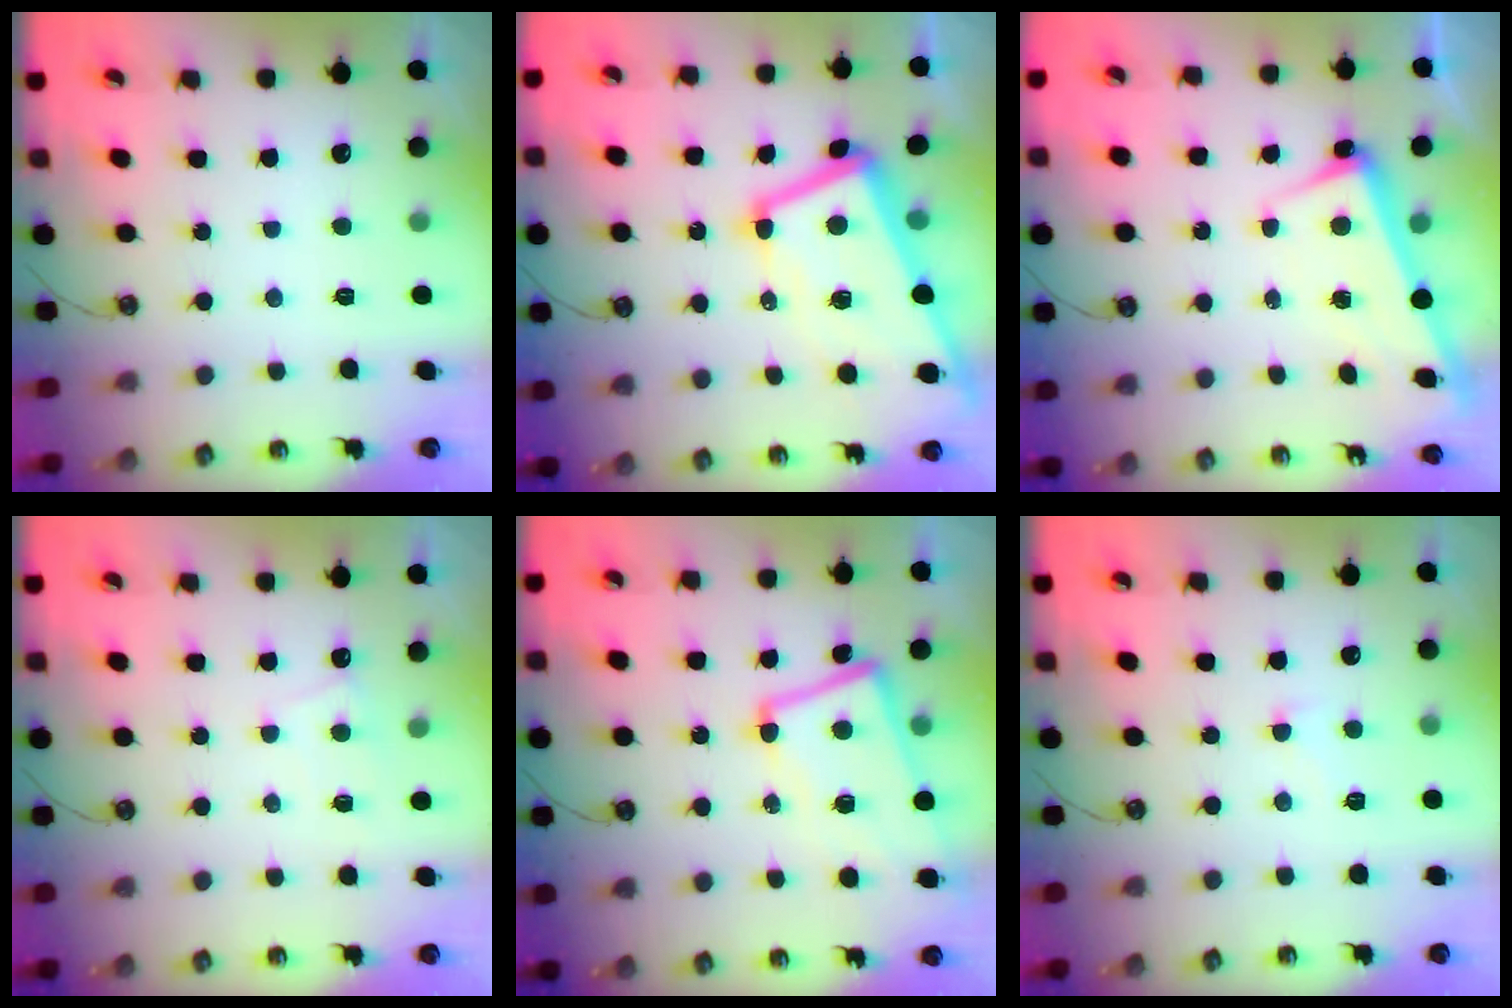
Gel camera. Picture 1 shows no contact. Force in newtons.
{"total": 10.0, "press": 9.8, "slide": 1.9}
{"total": 2.4, "press": 2.3, "slide": 0.7}
{"total": 2.3, "press": 2.2, "slide": 0.3}
{"total": 4.7, "press": 4.4, "slide": 1.7}
{"total": 4.3, "press": 4.2, "slide": 0.6}